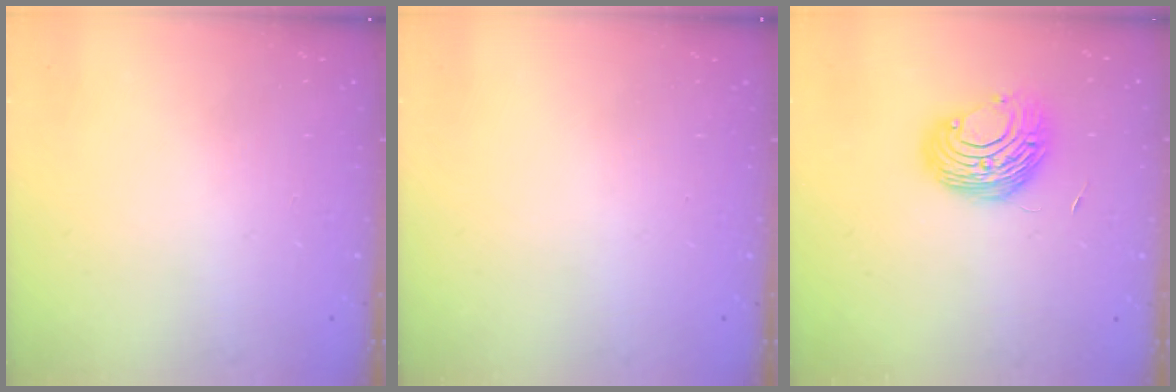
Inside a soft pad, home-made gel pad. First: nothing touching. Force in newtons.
{"total": 0.0}
{"total": 10.0, "press": 10.0, "slide": 0.5}